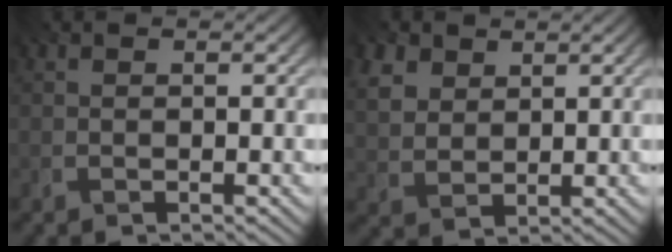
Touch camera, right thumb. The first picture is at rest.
{"total": 5.4, "force": [2.9, 3.6, 2.7], "torque": [-0.093, -0.001, 0.060]}